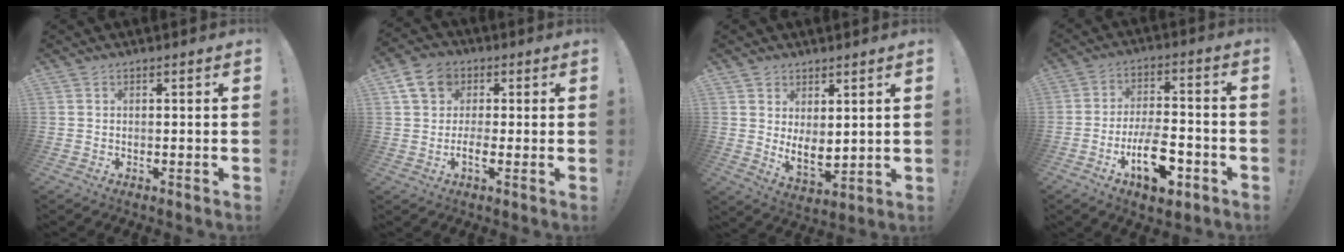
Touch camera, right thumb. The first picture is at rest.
{"total": 9.4, "force": [0.8, 7.2, 6.0], "torque": [-0.104, 0.003, 0.019]}
{"total": 6.9, "force": [3.3, 4.0, 4.6], "torque": [-0.059, -0.031, 0.069]}
{"total": 14.4, "force": [-6.1, 6.7, 11.2], "torque": [-0.175, 0.032, -0.096]}